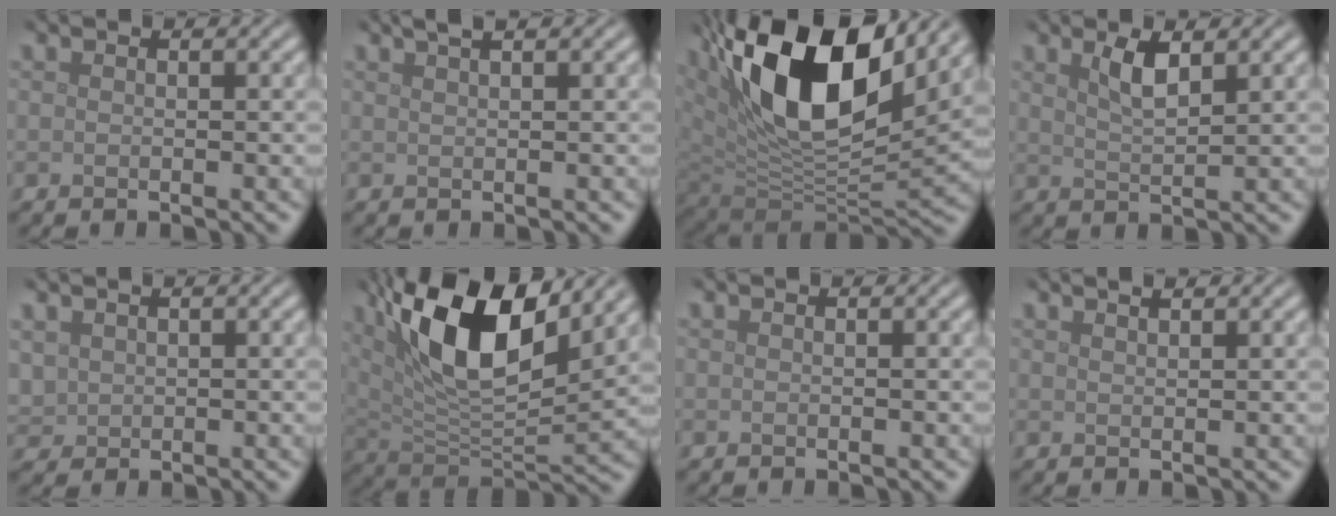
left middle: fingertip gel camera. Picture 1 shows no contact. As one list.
[{"total": 2.1, "force": [1.3, 0.6, 1.5], "torque": [-0.010, 0.004, 0.011]}, {"total": 16.0, "force": [6.7, 7.5, 12.5], "torque": [-0.224, 0.008, 0.114]}, {"total": 2.5, "force": [1.5, 0.7, 1.9], "torque": [-0.037, -0.001, 0.029]}, {"total": 1.7, "force": [0.8, 1.4, 0.5], "torque": [-0.019, -0.001, 0.020]}, {"total": 12.8, "force": [5.7, 5.0, 10.3], "torque": [-0.180, 0.007, 0.101]}, {"total": 0.0}, {"total": 1.9, "force": [1.4, 0.7, 1.0], "torque": [0.000, 0.003, 0.001]}]